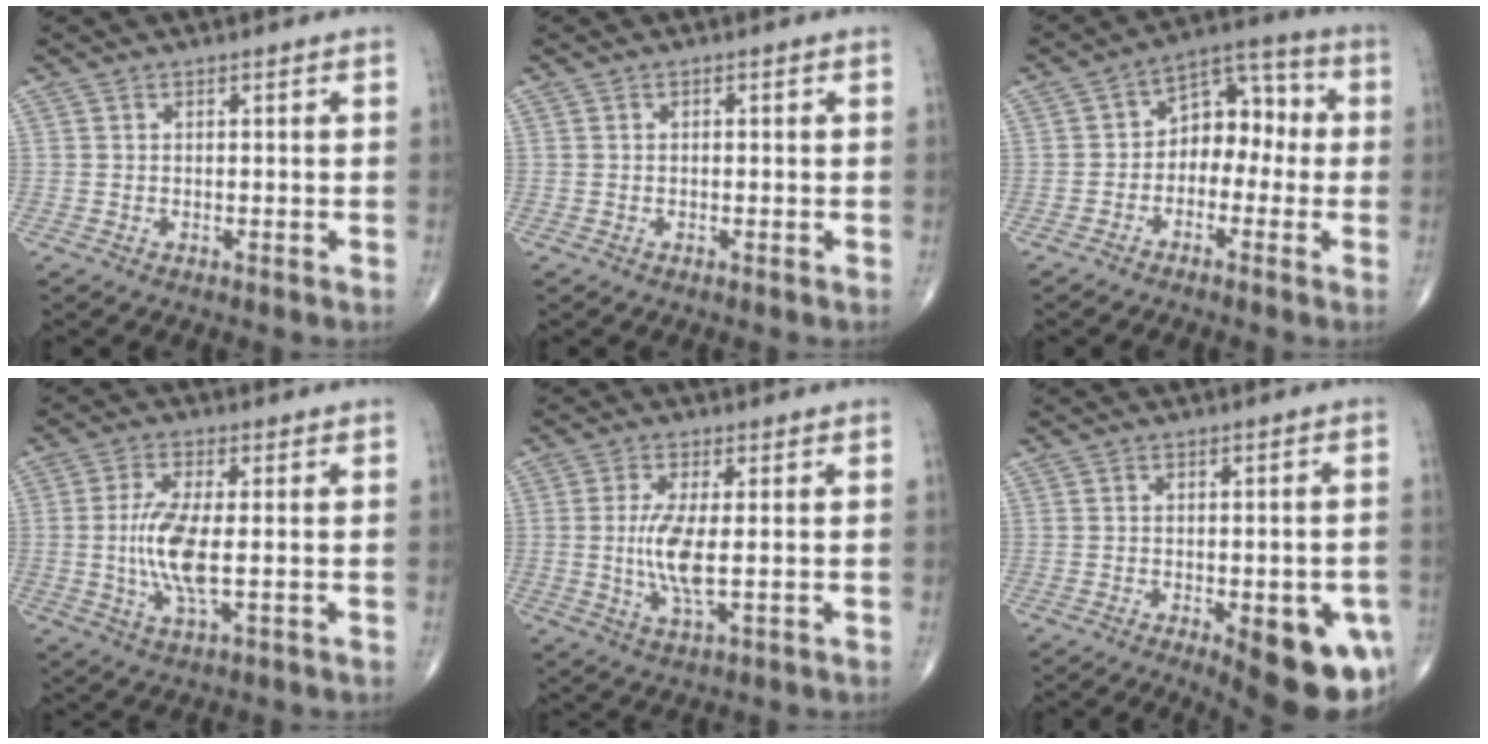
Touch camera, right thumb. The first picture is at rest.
{"total": 0.0}
{"total": 9.2, "force": [-1.1, 6.4, 6.5], "torque": [-0.057, 0.047, -0.035]}
{"total": 9.0, "force": [-0.6, 2.8, 8.5], "torque": [-0.190, -0.007, -0.011]}
{"total": 7.3, "force": [-0.2, 1.9, 7.0], "torque": [-0.157, -0.014, -0.003]}
{"total": 15.0, "force": [-5.7, 5.6, 12.7], "torque": [-0.112, 0.005, -0.057]}